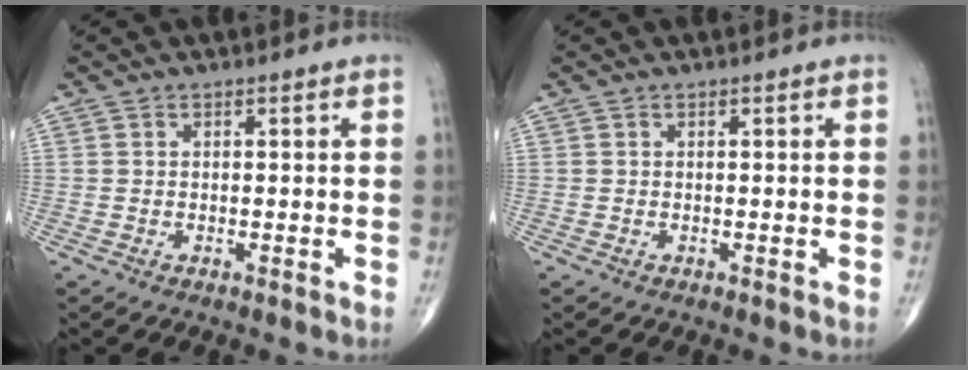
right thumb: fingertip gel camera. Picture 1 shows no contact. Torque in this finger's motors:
{"motor_torque": [0.24, -0.01, 0.32, 0.20, -0.02]}